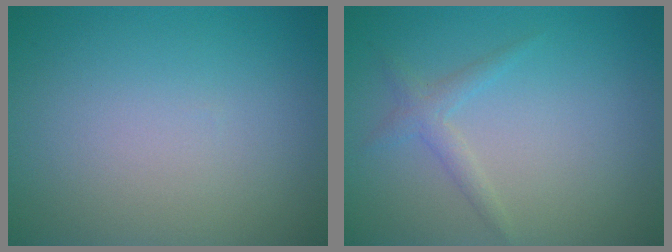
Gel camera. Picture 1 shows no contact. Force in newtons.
{"total": 1.5, "press": 1.5, "slide": 0.1}